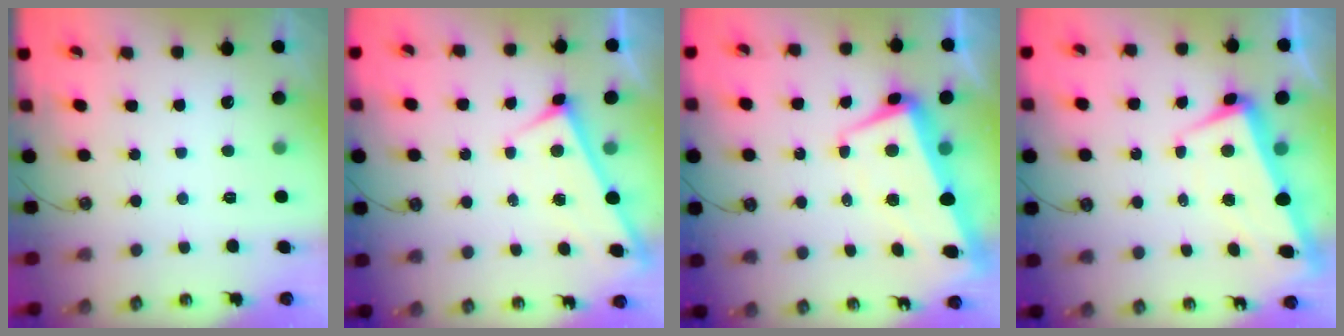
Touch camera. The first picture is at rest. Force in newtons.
{"total": 1.2, "press": 1.1, "slide": 0.6}
{"total": 2.8, "press": 2.3, "slide": 1.6}
{"total": 1.4, "press": 0.6, "slide": 1.3}